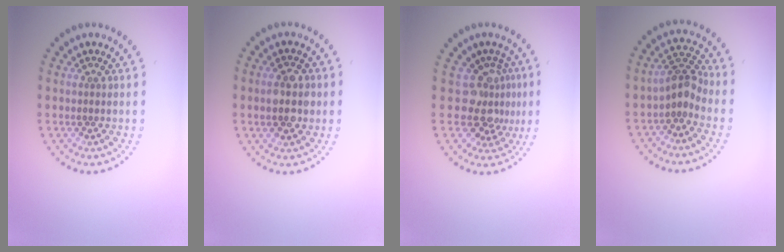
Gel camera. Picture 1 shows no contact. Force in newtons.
{"total": 3.9, "press": 3.9, "slide": 0.1}
{"total": 3.7, "press": 2.5, "slide": 2.8}
{"total": 2.6, "press": 2.1, "slide": 1.6}